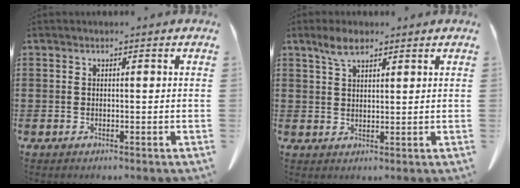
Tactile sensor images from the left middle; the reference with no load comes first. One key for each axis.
{"total": 3.9, "fx": 2.6, "fy": 1.5, "fz": 2.5, "tx": -0.054, "ty": 0.004, "tz": 0.047}